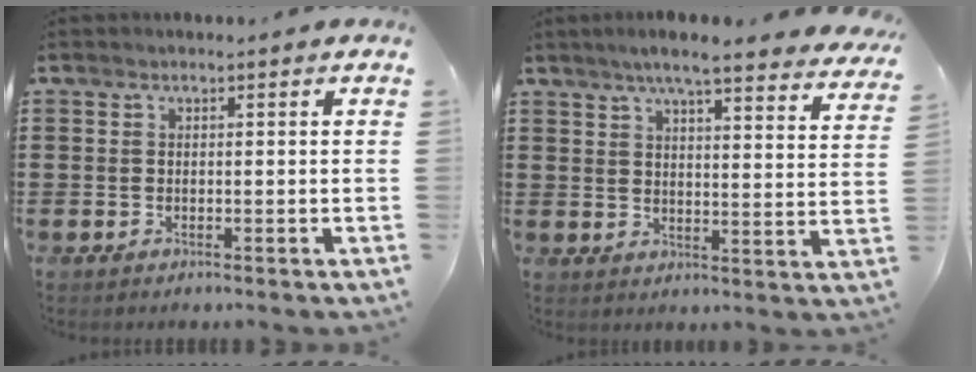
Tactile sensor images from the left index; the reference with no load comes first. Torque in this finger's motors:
{"motor_torque": [0.55, -1.21, 1.04, 0.21]}